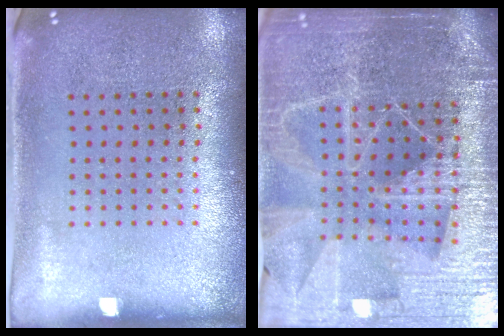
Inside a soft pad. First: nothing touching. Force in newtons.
{"total": 5.6, "press": 5.0, "slide": 2.6}